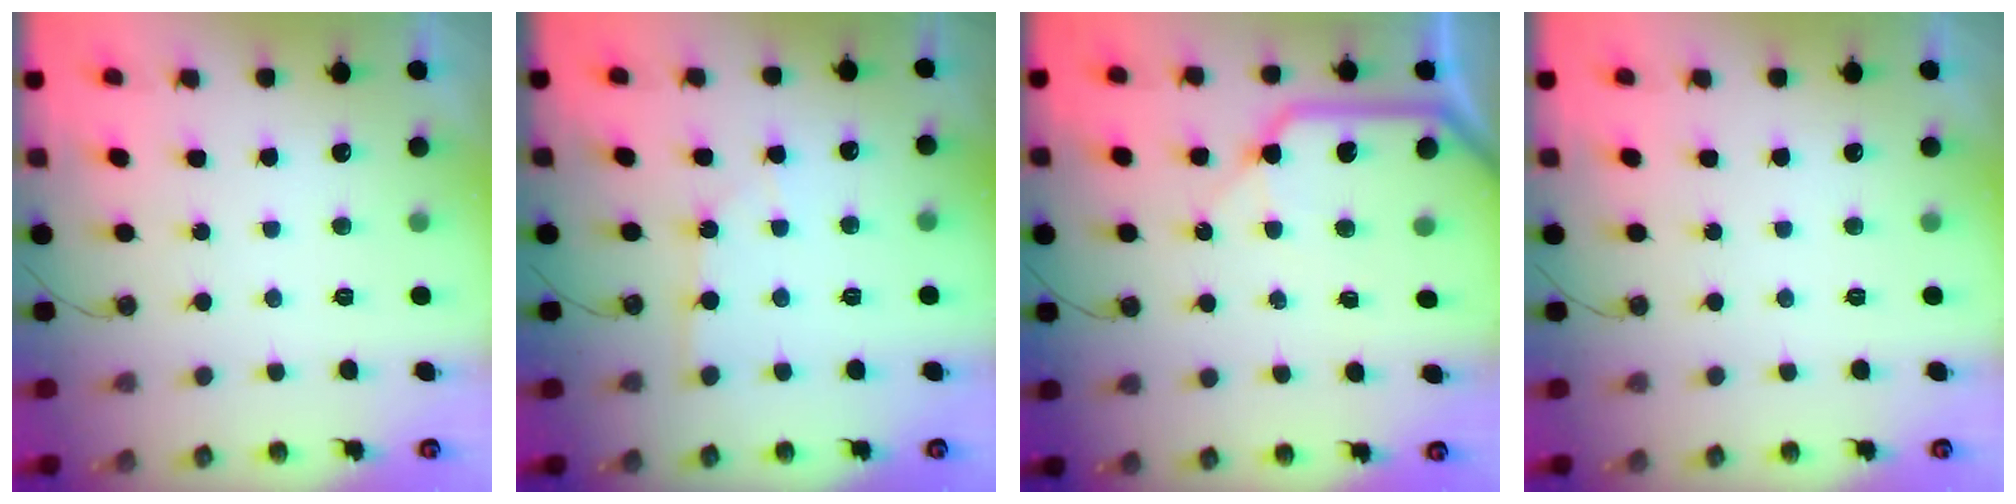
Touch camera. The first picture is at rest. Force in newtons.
{"total": 4.2, "press": 4.2, "slide": 0.5}
{"total": 12.4, "press": 12.4, "slide": 1.0}
{"total": 0.0}